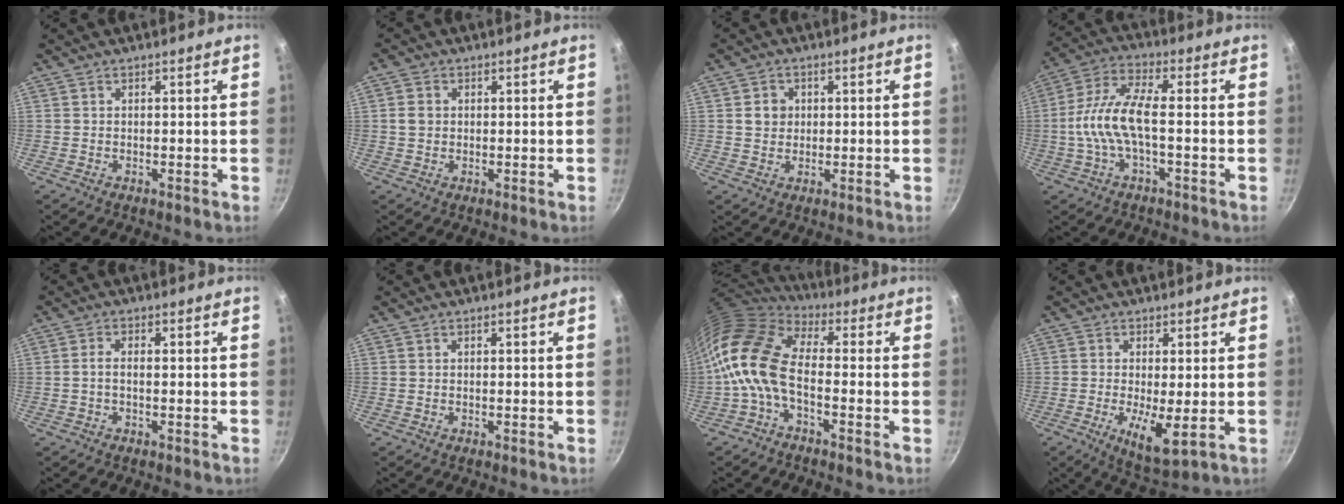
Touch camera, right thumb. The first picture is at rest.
{"total": 2.7, "force": [0.3, 2.3, 1.5], "torque": [-0.021, 0.003, 0.003]}
{"total": 3.4, "force": [0.6, 3.0, 1.4], "torque": [-0.007, 0.004, 0.007]}
{"total": 10.1, "force": [-1.7, 3.4, 9.3], "torque": [-0.203, 0.028, -0.045]}
{"total": 1.9, "force": [-0.3, 0.8, 1.7], "torque": [-0.041, 0.008, -0.008]}
{"total": 0.0}
{"total": 12.1, "force": [-2.6, 6.4, 10.0], "torque": [-0.189, 0.033, -0.072]}
{"total": 7.3, "force": [-1.0, 2.0, 6.9], "torque": [-0.122, -0.019, -0.008]}